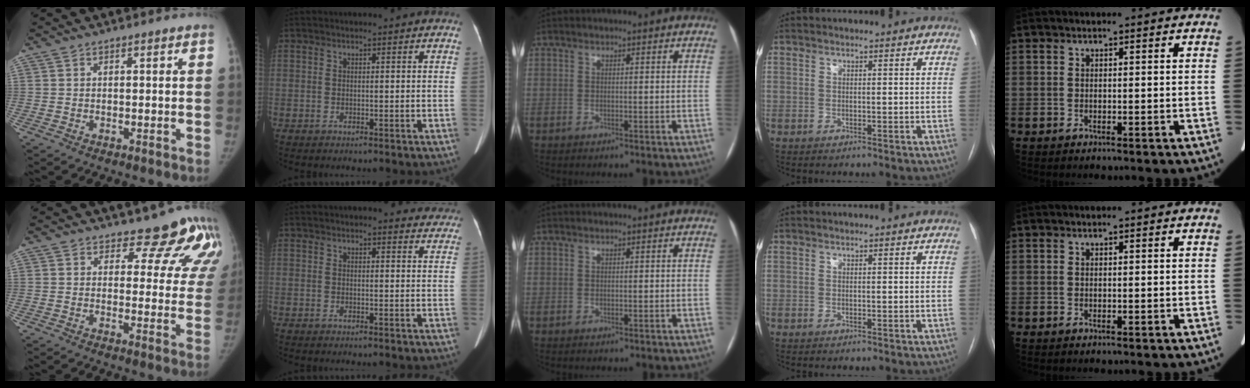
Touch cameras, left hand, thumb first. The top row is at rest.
{"thumb": {"total": 11.8, "force": [10.6, 4.7, 2.3], "torque": [0.026, -0.078, 0.097]}, "index": {"total": 7.2, "force": [6.8, 2.1, 0.8], "torque": [0.027, -0.006, 0.042]}}